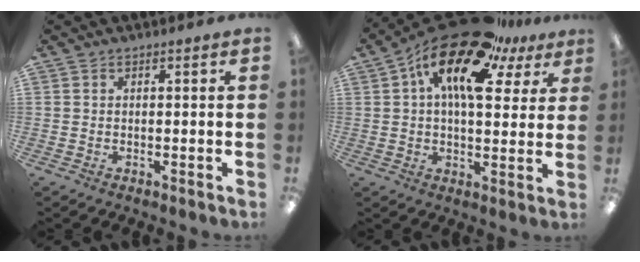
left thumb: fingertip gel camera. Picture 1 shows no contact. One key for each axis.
{"total": 19.2, "fx": 10.9, "fy": 8.1, "fz": 13.6, "tx": -0.255, "ty": -0.055, "tz": 0.180}